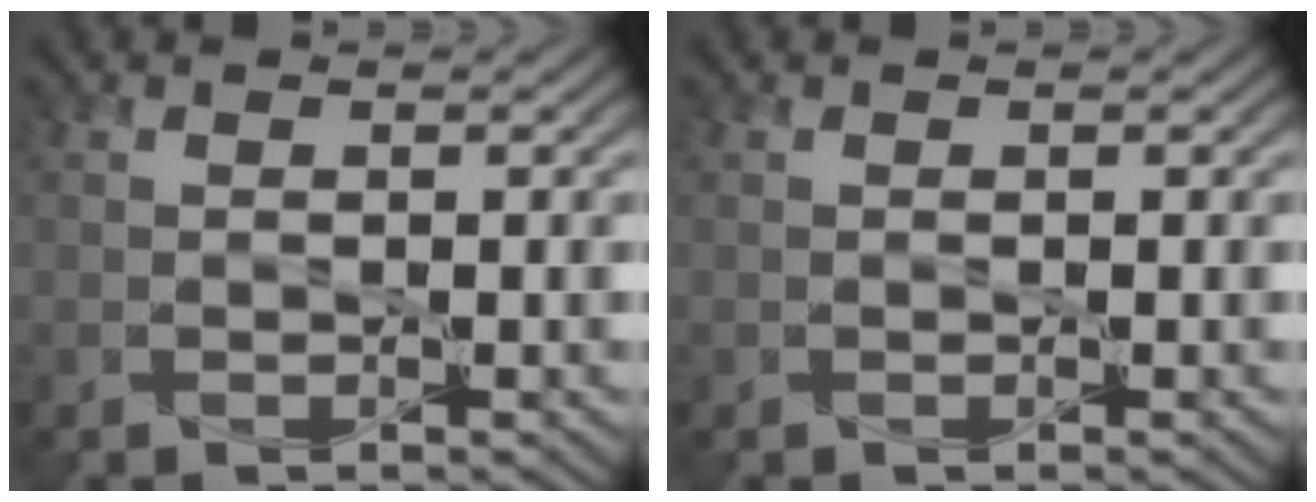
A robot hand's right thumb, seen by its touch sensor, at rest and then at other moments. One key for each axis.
{"total": 0.0}